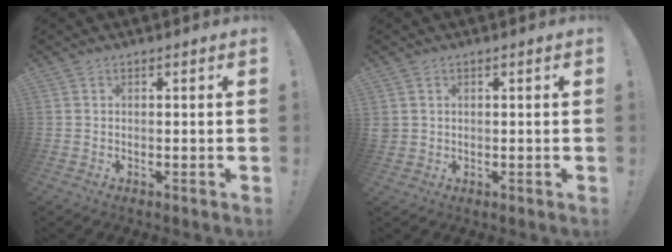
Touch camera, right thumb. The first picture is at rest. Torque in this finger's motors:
{"motor_torque": [-0.47, 0.58, 0.55, 0.17, 0.31]}